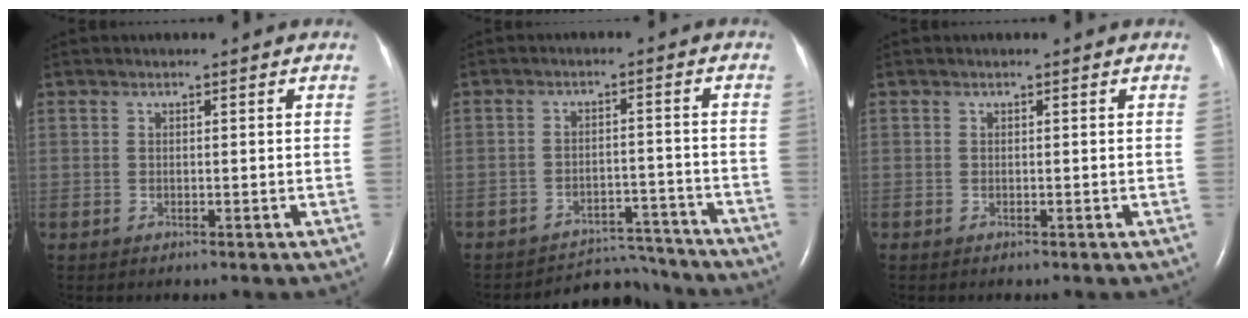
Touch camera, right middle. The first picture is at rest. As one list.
[{"total": 7.5, "force": [-7.3, 1.5, -1.4], "torque": [0.020, 0.026, -0.104]}, {"total": 0.0}]